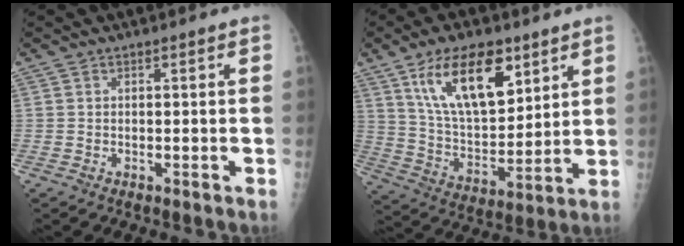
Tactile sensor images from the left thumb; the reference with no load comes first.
{"total": 17.5, "force": [9.3, 8.3, 12.2], "torque": [-0.169, -0.046, 0.175]}